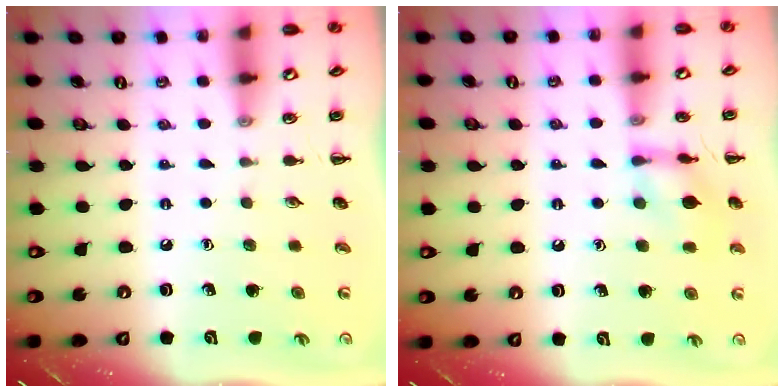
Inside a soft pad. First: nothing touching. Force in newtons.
{"total": 10.3, "press": 10.3, "slide": 0.4}